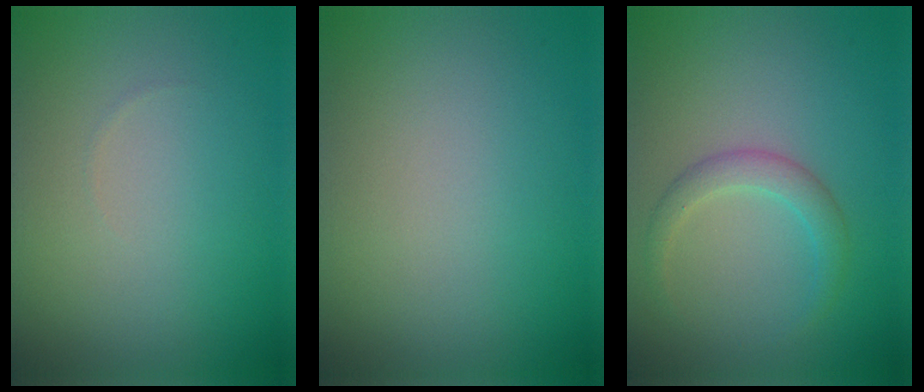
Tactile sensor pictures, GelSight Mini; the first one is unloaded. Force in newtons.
{"total": 0.0}
{"total": 2.1, "press": 2.1, "slide": 0.1}